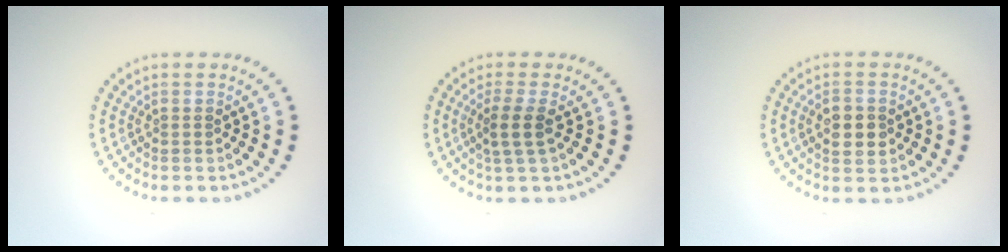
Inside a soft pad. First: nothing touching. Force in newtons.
{"total": 2.2, "press": 1.8, "slide": 1.3}
{"total": 2.9, "press": 2.9, "slide": 0.1}